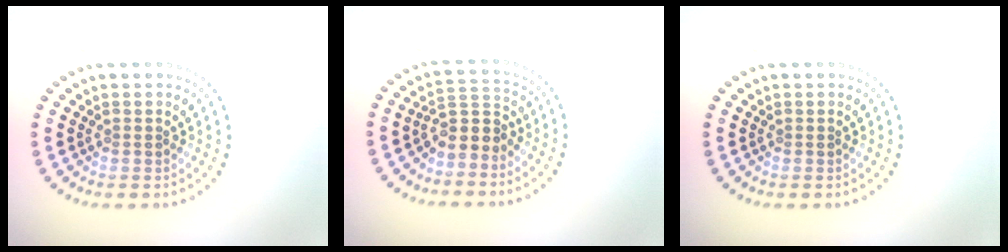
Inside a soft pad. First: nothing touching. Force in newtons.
{"total": 2.8, "press": 2.1, "slide": 1.9}
{"total": 0.0}